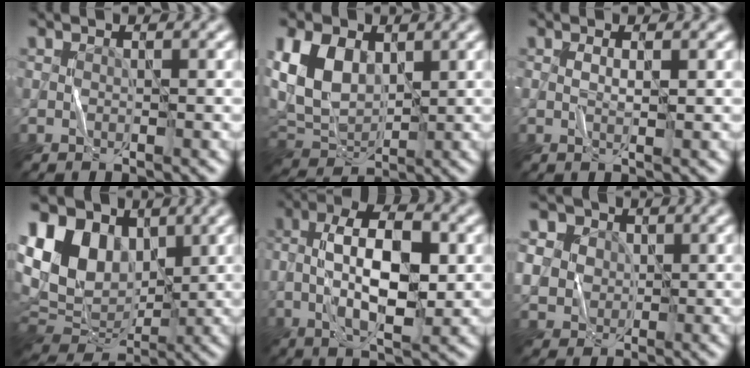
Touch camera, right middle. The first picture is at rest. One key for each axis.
{"total": 6.8, "fx": 1.6, "fy": 4.7, "fz": 4.7, "tx": -0.111, "ty": -0.001, "tz": 0.025}
{"total": 1.1, "fx": 0.1, "fy": 0.0, "fz": 1.1, "tx": -0.025, "ty": 0.000, "tz": 0.000}
{"total": 13.0, "fx": 4.0, "fy": 9.1, "fz": 8.4, "tx": -0.178, "ty": 0.033, "tz": 0.061}
{"total": 8.7, "fx": -0.6, "fy": 3.6, "fz": 7.9, "tx": -0.142, "ty": 0.010, "tz": -0.016}
{"total": 9.5, "fx": 3.8, "fy": 7.6, "fz": 4.1, "tx": -0.117, "ty": 0.027, "tz": 0.054}